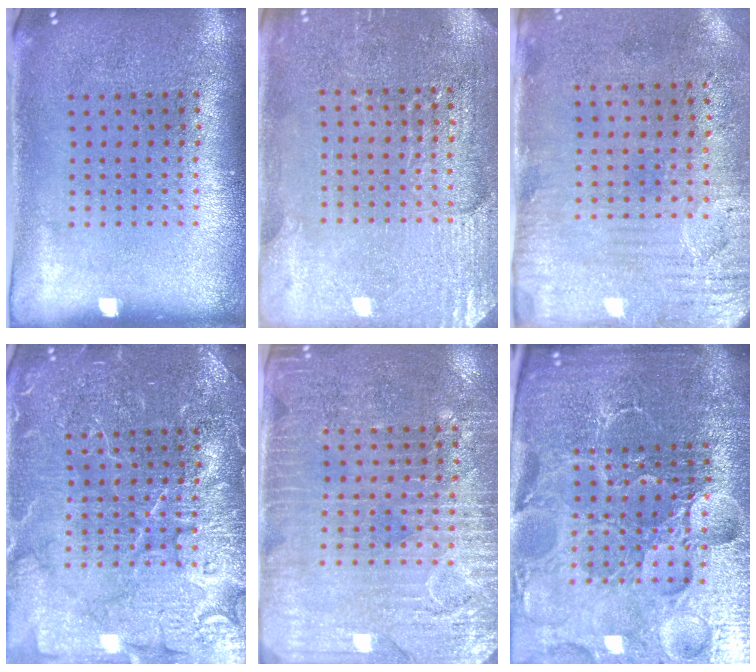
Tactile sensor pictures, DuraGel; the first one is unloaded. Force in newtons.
{"total": 2.9, "press": 2.8, "slide": 0.3}
{"total": 3.2, "press": 2.6, "slide": 1.9}
{"total": 7.1, "press": 7.0, "slide": 1.0}
{"total": 3.5, "press": 3.1, "slide": 1.4}
{"total": 6.2, "press": 5.5, "slide": 2.7}